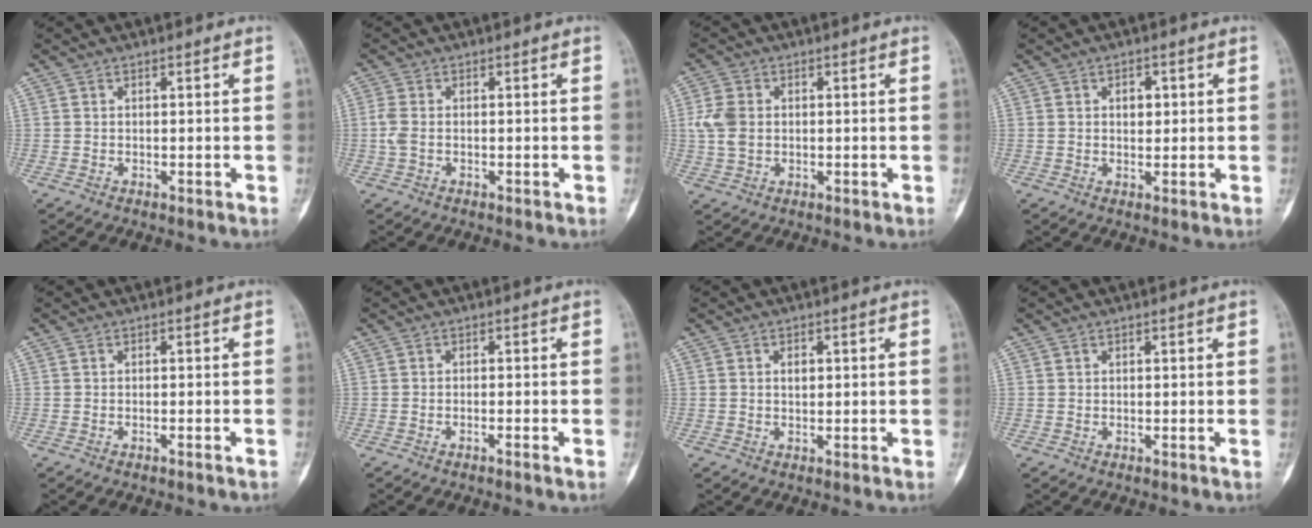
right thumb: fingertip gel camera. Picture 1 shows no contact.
{"total": 2.4, "force": [-0.2, 1.4, 2.0], "torque": [-0.062, 0.002, -0.006]}
{"total": 5.6, "force": [0.5, 4.2, 3.7], "torque": [-0.081, 0.003, 0.011]}
{"total": 2.8, "force": [0.7, 1.9, 1.9], "torque": [-0.010, -0.001, 0.009]}
{"total": 0.7, "force": [-0.5, -0.1, 0.5], "torque": [-0.014, 0.009, -0.004]}
{"total": 1.1, "force": [-0.7, -0.2, 0.8], "torque": [-0.021, 0.003, -0.011]}
{"total": 1.5, "force": [0.4, 1.0, 1.0], "torque": [-0.008, -0.001, 0.007]}
{"total": 0.0}